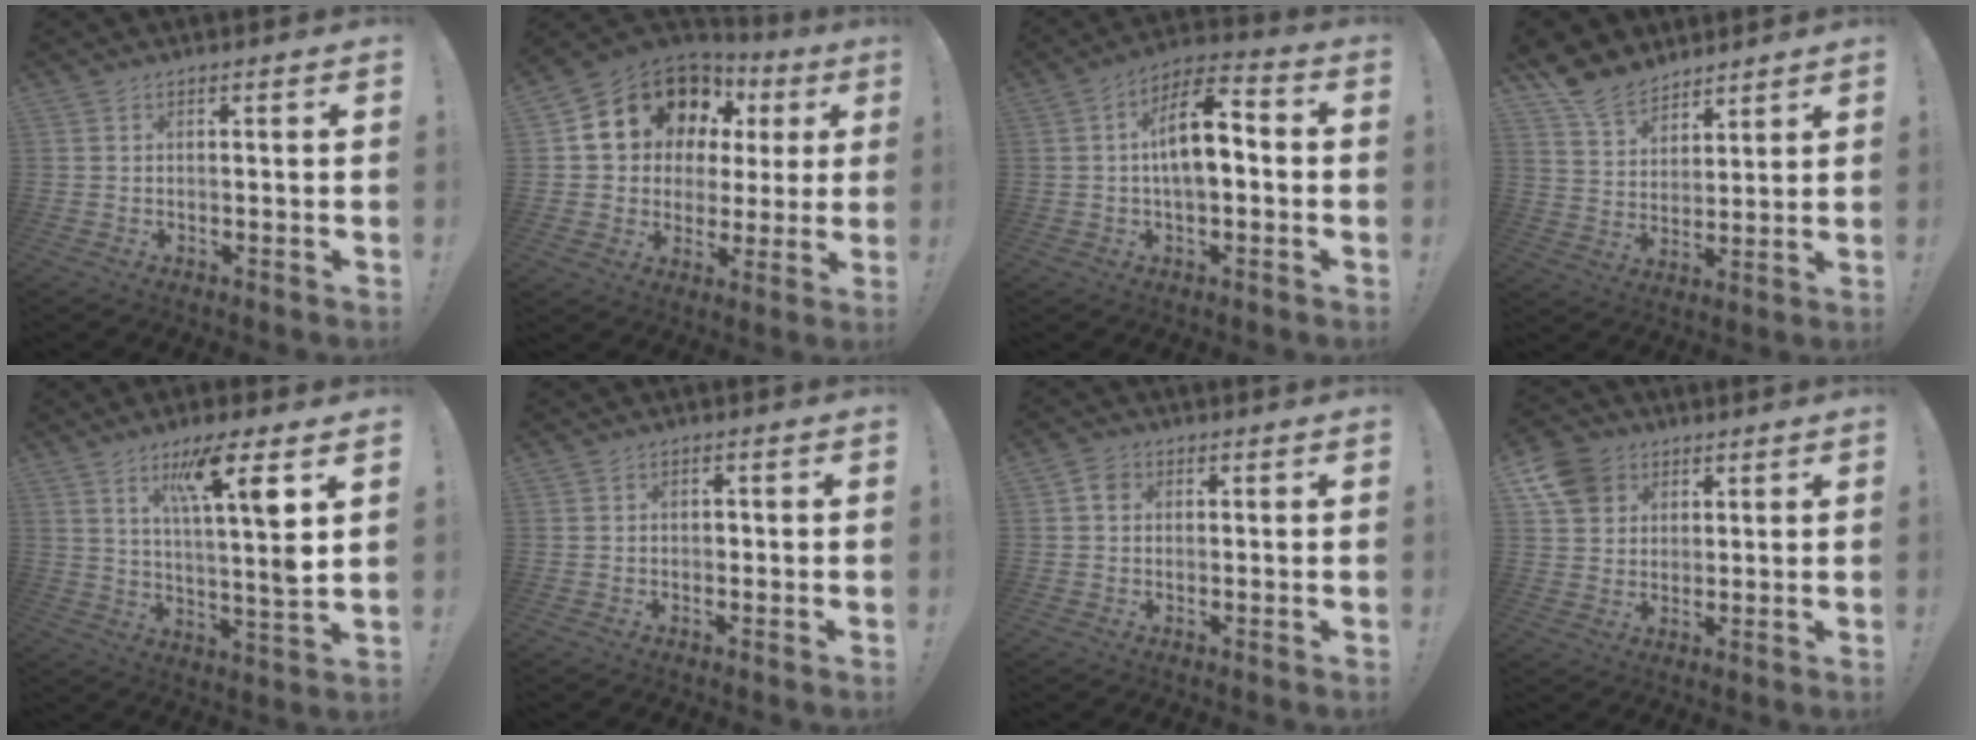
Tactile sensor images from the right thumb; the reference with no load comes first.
{"total": 14.4, "force": [7.8, 10.6, 5.9], "torque": [-0.094, -0.052, 0.161]}
{"total": 12.4, "force": [0.3, 6.0, 10.8], "torque": [-0.164, 0.009, 0.005]}
{"total": 10.4, "force": [8.5, 5.6, 2.0], "torque": [-0.043, -0.062, 0.169]}
{"total": 13.3, "force": [6.4, -0.5, 11.7], "torque": [-0.191, -0.035, 0.082]}
{"total": 0.9, "force": [-0.4, 0.7, 0.4], "torque": [-0.009, 0.003, -0.007]}
{"total": 3.2, "force": [0.7, 2.6, 1.7], "torque": [-0.021, 0.002, 0.012]}
{"total": 9.5, "force": [4.4, 7.8, 3.0], "torque": [-0.046, -0.021, 0.089]}